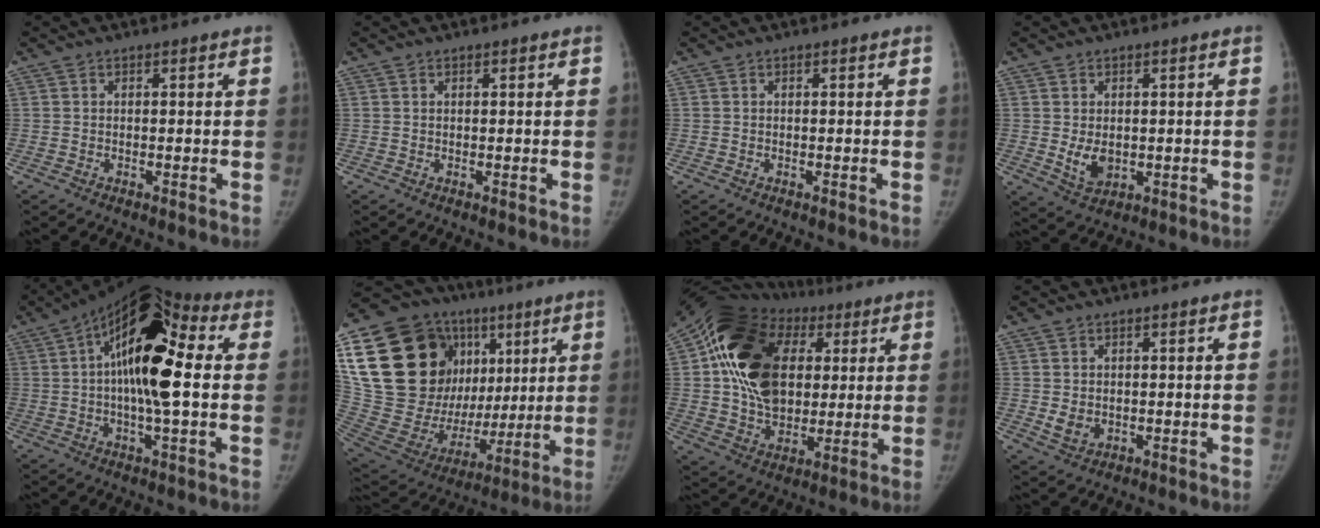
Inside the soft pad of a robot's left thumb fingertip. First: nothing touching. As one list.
[{"total": 0.6, "force": [0.2, 0.4, 0.4], "torque": [-0.004, 0.003, 0.006]}, {"total": 0.0}, {"total": 5.3, "force": [-0.3, 3.9, 3.7], "torque": [-0.048, -0.007, 0.009]}, {"total": 19.6, "force": [2.3, 7.5, 18.0], "torque": [-0.282, 0.029, 0.019]}, {"total": 37.2, "force": [10.8, 24.3, 26.1], "torque": [-0.460, 0.051, 0.207]}, {"total": 24.8, "force": [5.3, 17.9, 16.2], "torque": [-0.271, 0.009, 0.091]}, {"total": 3.7, "force": [-0.1, 3.0, 2.1], "torque": [-0.026, 0.000, 0.010]}]